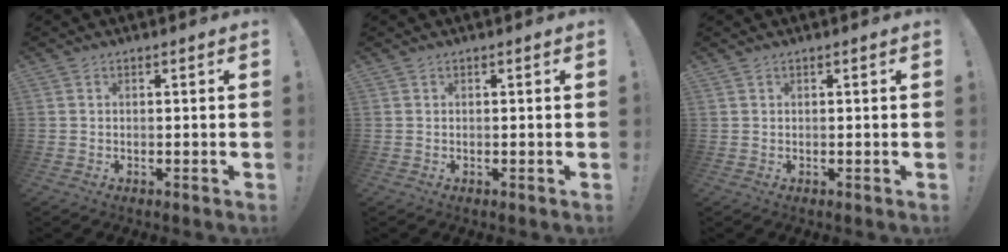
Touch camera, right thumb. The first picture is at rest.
{"total": 0.0}
{"total": 0.5, "force": [0.5, 0.2, 0.0], "torque": [-0.003, 0.002, 0.010]}